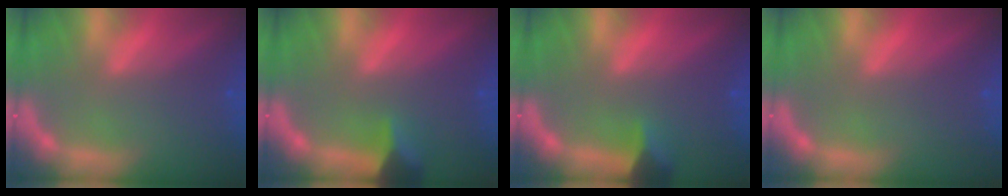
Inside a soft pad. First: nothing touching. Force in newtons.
{"total": 2.9}
{"total": 2.4}
{"total": 0.0}